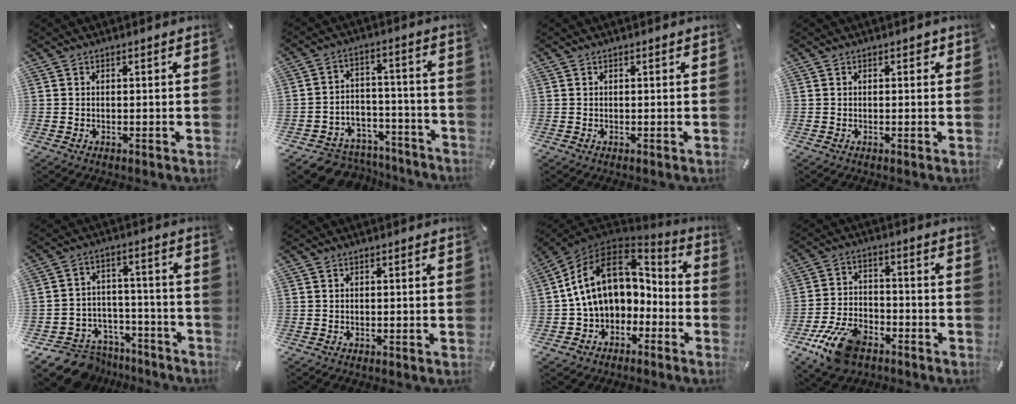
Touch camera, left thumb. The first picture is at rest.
{"total": 6.9, "force": [-4.5, 5.1, 1.1], "torque": [-0.009, 0.028, -0.075]}
{"total": 0.0}
{"total": 1.0, "force": [0.3, 0.8, 0.5], "torque": [-0.003, 0.003, 0.002]}
{"total": 10.3, "force": [-7.5, 6.7, 2.2], "torque": [-0.029, 0.049, -0.126]}
{"total": 0.0}
{"total": 16.1, "force": [2.1, 12.4, 10.1], "torque": [-0.198, -0.001, 0.043]}
{"total": 12.9, "force": [-8.1, 7.0, 7.2], "torque": [-0.132, 0.048, -0.143]}